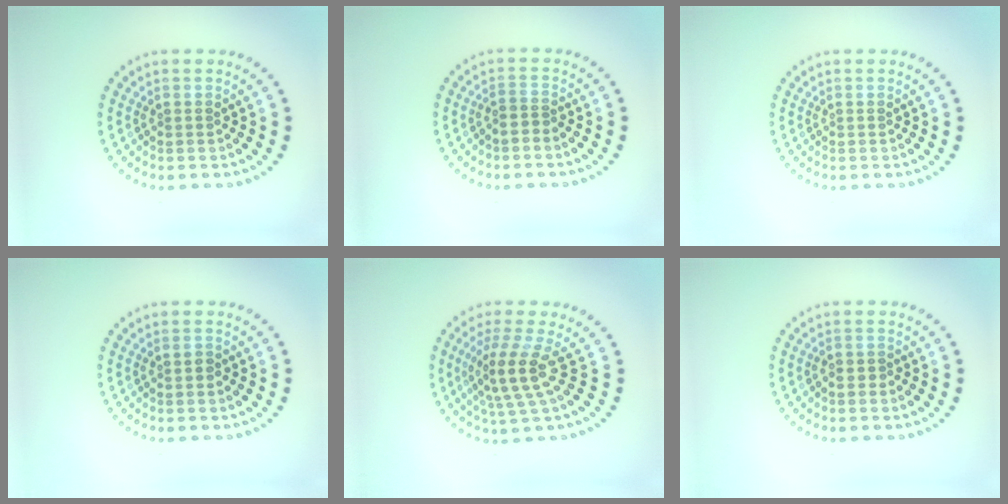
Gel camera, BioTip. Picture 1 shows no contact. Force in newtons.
{"total": 0.9, "press": 0.6, "slide": 0.7}
{"total": 0.0}
{"total": 0.7, "press": 0.7, "slide": 0.0}
{"total": 3.7, "press": 2.8, "slide": 2.5}
{"total": 0.5, "press": 0.4, "slide": 0.4}